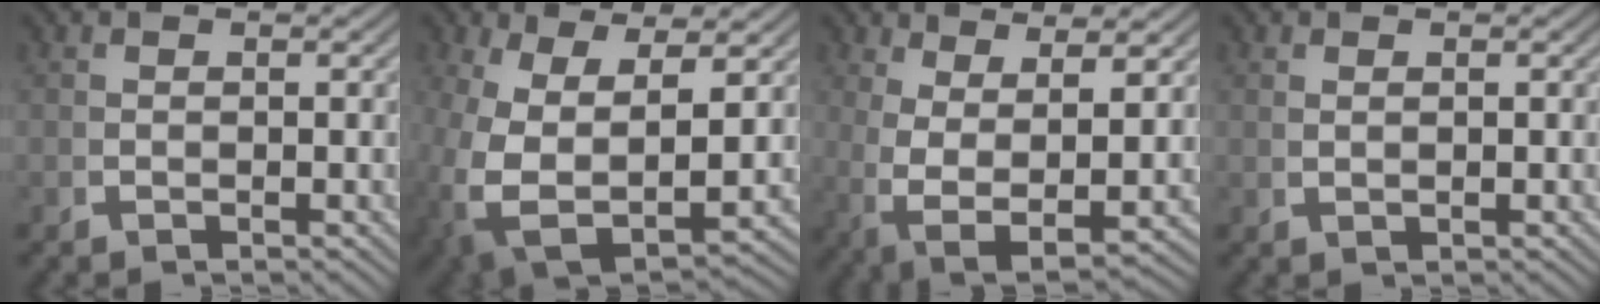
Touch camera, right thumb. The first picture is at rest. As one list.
[{"total": 10.4, "force": [-1.5, 6.6, 7.8], "torque": [-0.195, -0.058, 0.010]}, {"total": 8.3, "force": [-0.7, 5.1, 6.6], "torque": [-0.155, -0.041, 0.010]}, {"total": 0.7, "force": [0.6, -0.2, 0.4], "torque": [-0.007, 0.004, 0.015]}]